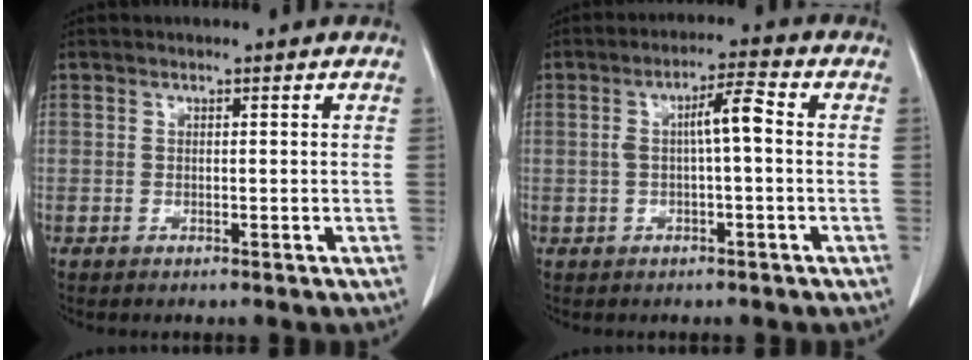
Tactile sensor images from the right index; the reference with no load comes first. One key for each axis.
{"total": 5.1, "fx": 0.2, "fy": 0.6, "fz": 5.1, "tx": -0.088, "ty": 0.015, "tz": 0.003}